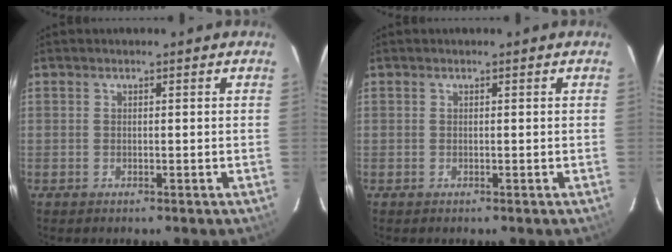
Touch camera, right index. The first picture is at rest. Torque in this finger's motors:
{"motor_torque": [0.00, 0.00, 0.02, 0.00]}